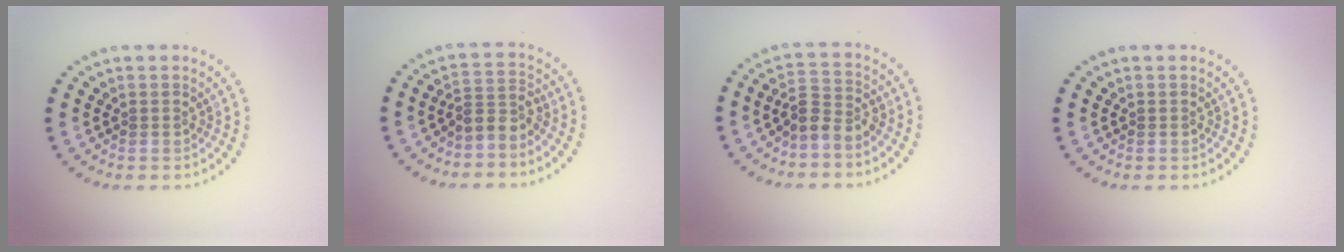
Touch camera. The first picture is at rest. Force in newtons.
{"total": 2.5, "press": 1.8, "slide": 1.8}
{"total": 3.0, "press": 2.6, "slide": 1.4}
{"total": 0.0}